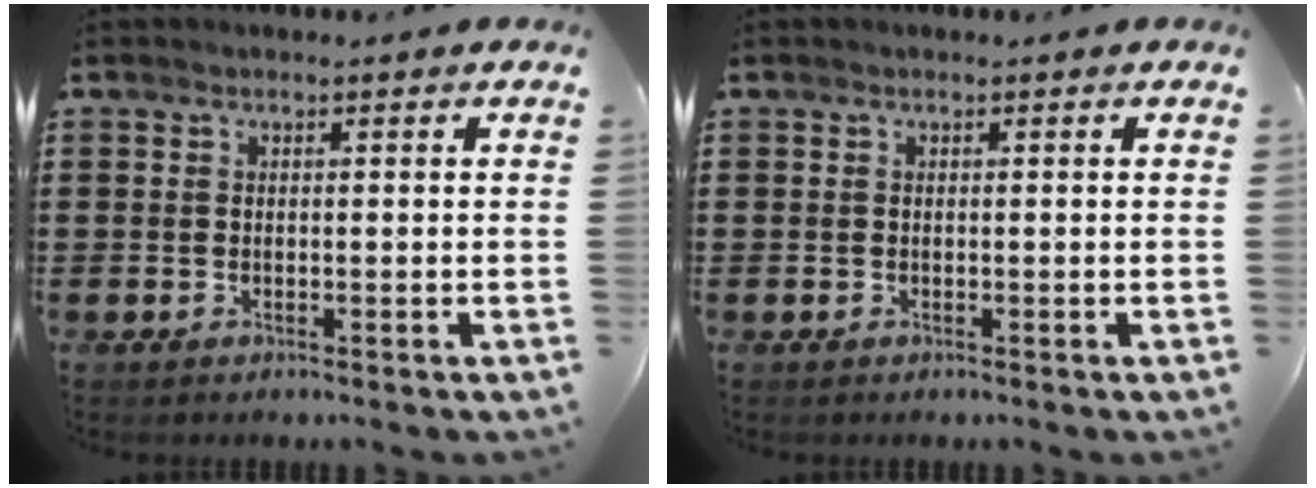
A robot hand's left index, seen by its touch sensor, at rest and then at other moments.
{"total": 0.0}